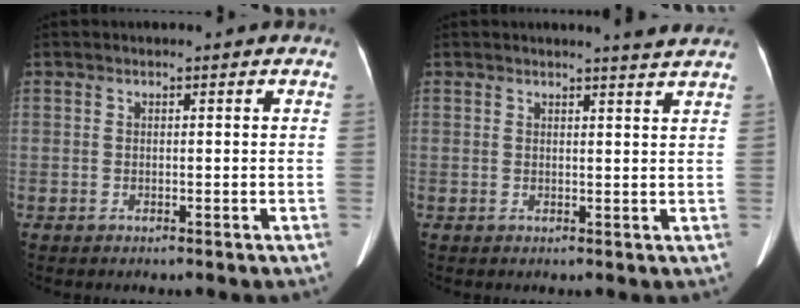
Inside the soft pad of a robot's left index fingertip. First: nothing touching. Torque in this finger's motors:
{"motor_torque": [0.03, -0.05, -0.01, -0.01]}